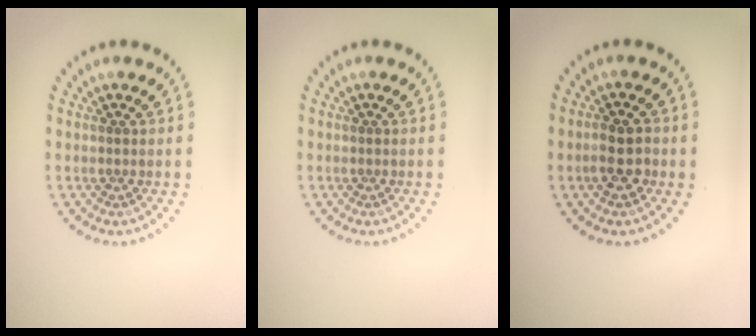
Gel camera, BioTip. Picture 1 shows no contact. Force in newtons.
{"total": 0.0}
{"total": 2.7, "press": 2.6, "slide": 0.6}